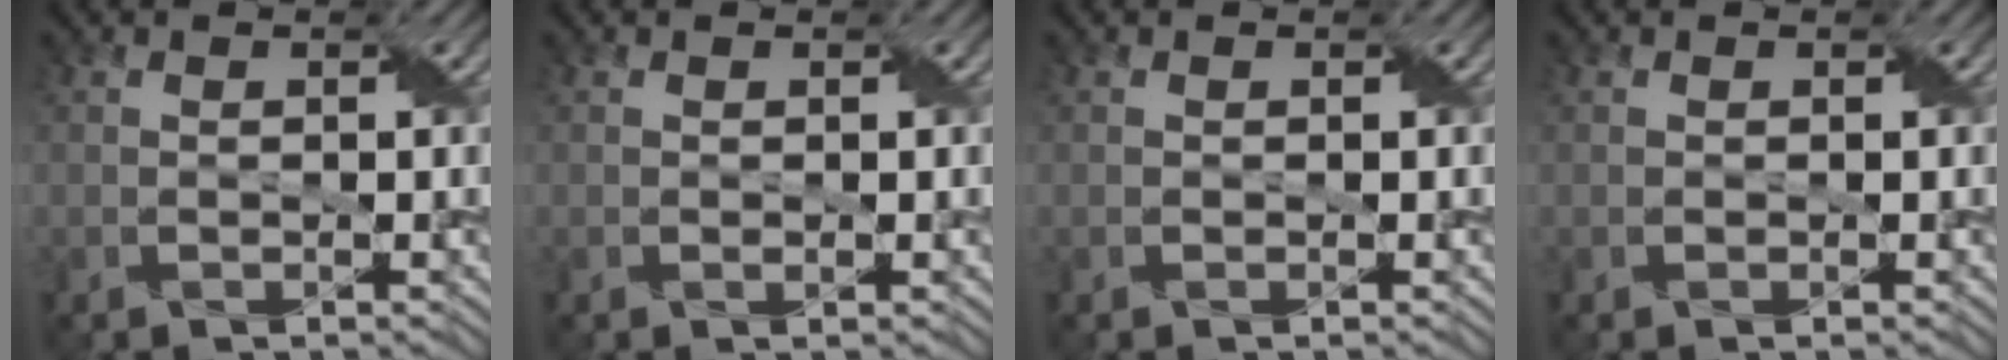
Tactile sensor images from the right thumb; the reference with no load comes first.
{"total": 0.0}
{"total": 0.0}
{"total": 0.0}